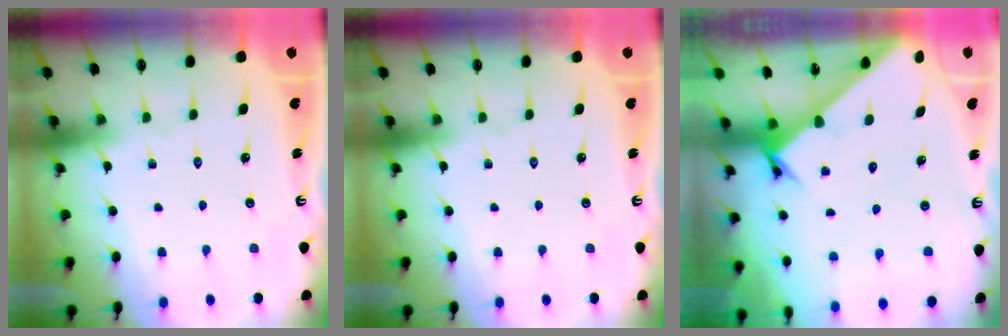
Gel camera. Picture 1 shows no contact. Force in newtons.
{"total": 0.0}
{"total": 2.4, "press": 2.4, "slide": 0.1}